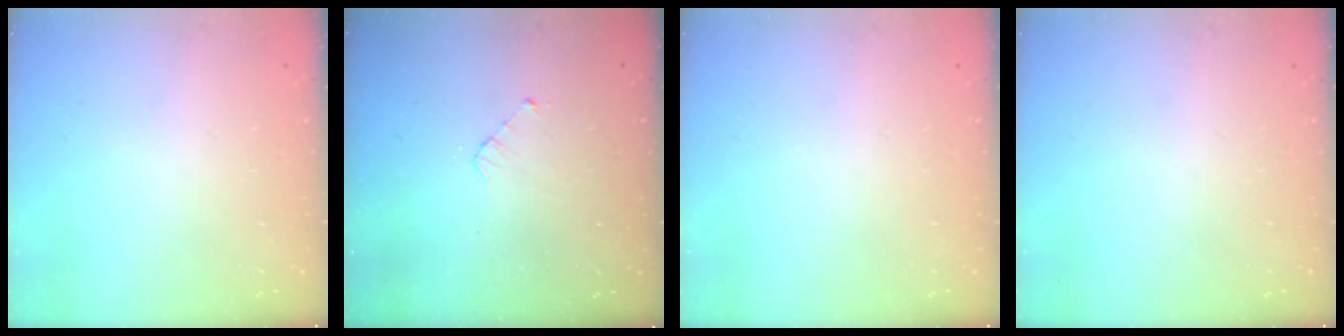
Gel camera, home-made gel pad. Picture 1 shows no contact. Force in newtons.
{"total": 3.0, "press": 3.0, "slide": 0.2}
{"total": 0.0}
{"total": 0.0}